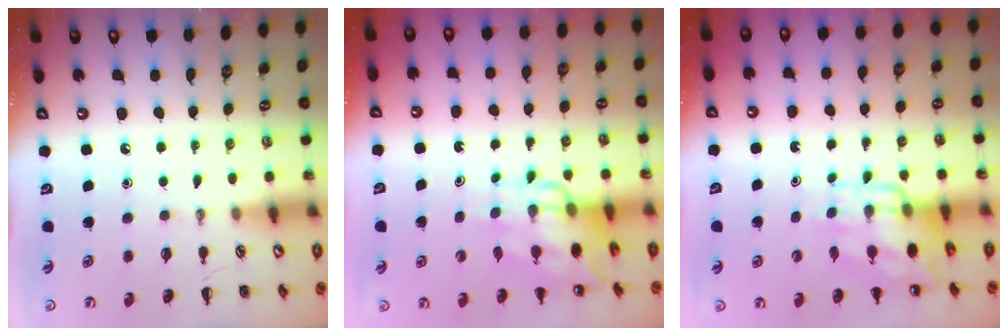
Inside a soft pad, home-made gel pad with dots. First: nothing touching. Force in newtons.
{"total": 11.0, "press": 10.5, "slide": 3.4}
{"total": 10.8, "press": 10.5, "slide": 2.9}